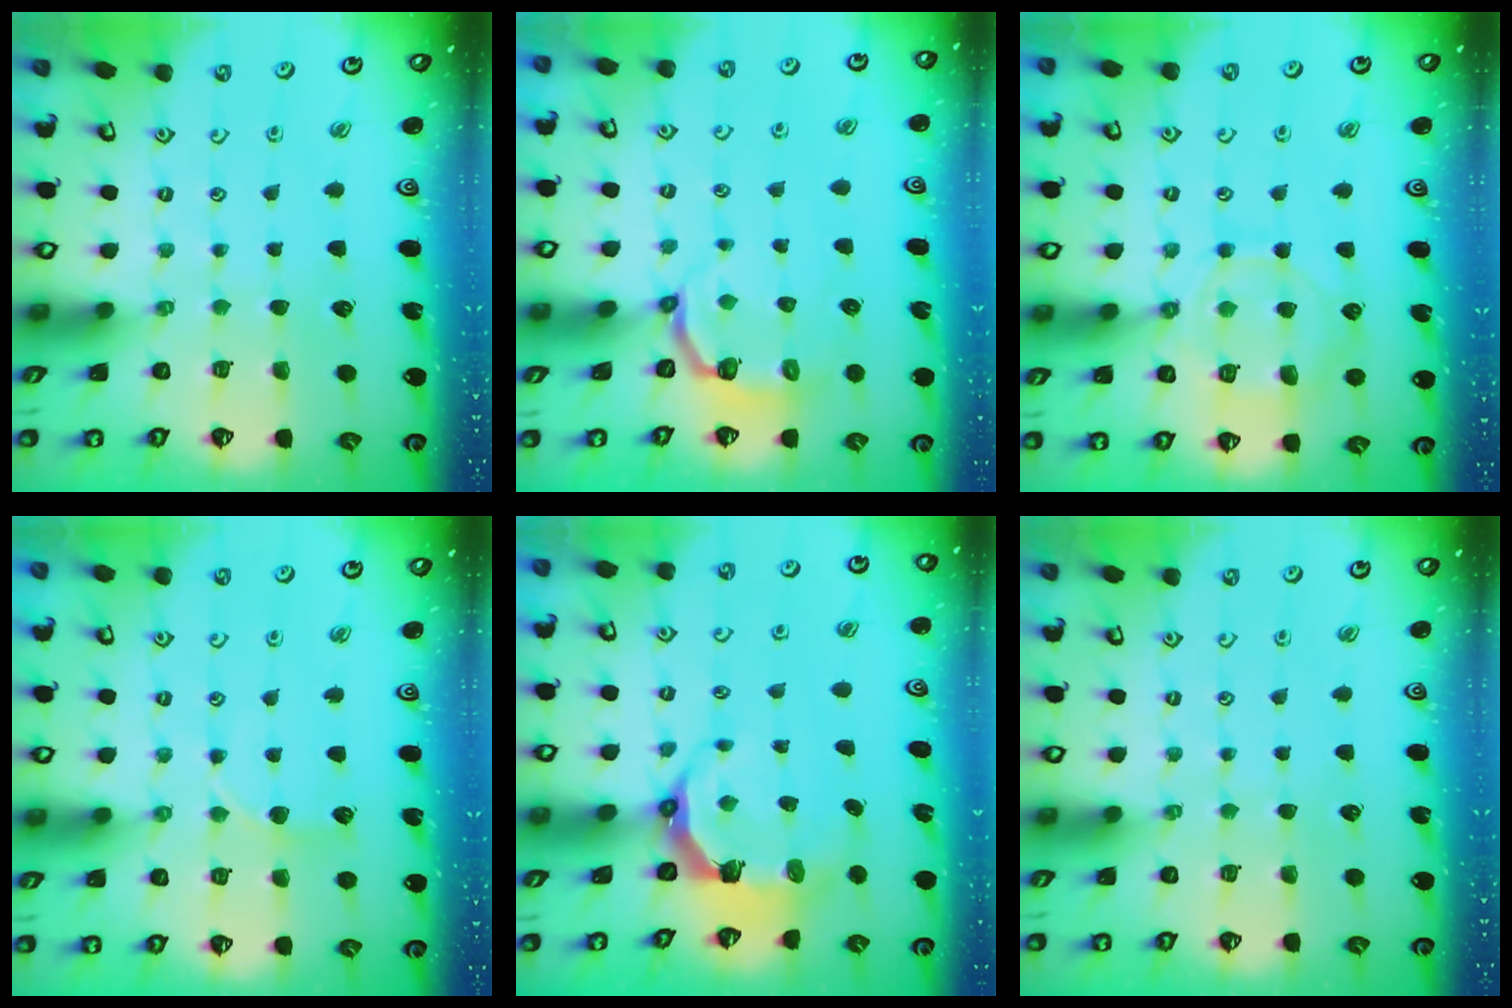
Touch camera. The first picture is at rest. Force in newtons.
{"total": 3.4, "press": 2.2, "slide": 2.6}
{"total": 11.2, "press": 11.2, "slide": 1.1}
{"total": 5.2, "press": 5.1, "slide": 0.6}
{"total": 6.9, "press": 5.0, "slide": 4.7}
{"total": 0.0}